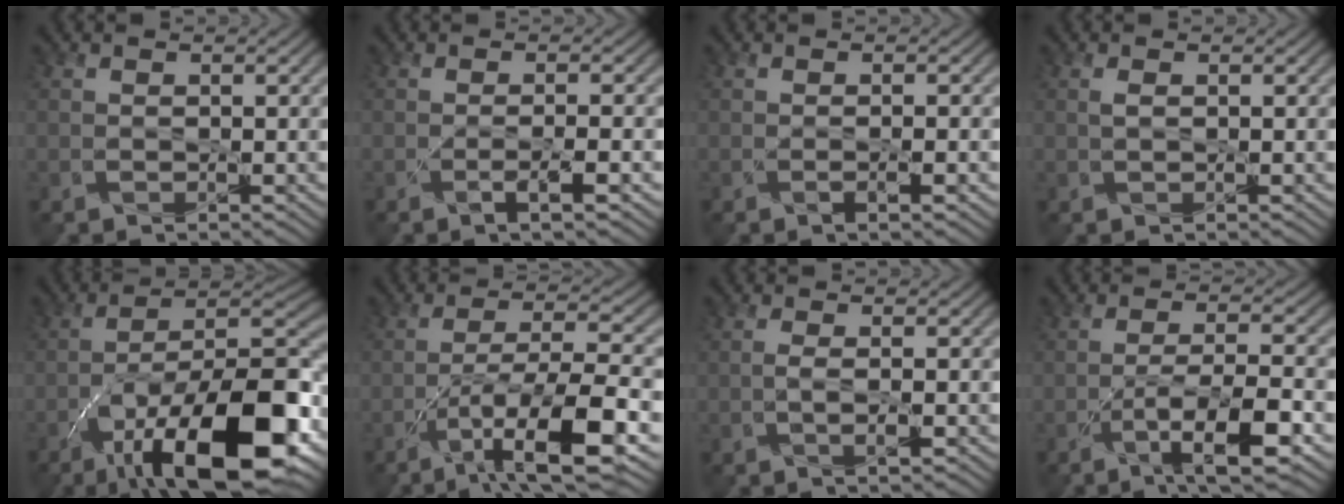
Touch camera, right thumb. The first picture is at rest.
{"total": 2.3, "force": [-0.8, 0.2, 2.1], "torque": [-0.036, 0.007, -0.024]}
{"total": 1.3, "force": [-0.3, 0.1, 1.3], "torque": [-0.022, 0.003, -0.009]}
{"total": 0.7, "force": [0.3, 0.2, 0.6], "torque": [-0.017, 0.002, 0.005]}
{"total": 19.0, "force": [-9.5, 7.6, 14.6], "torque": [-0.228, -0.014, -0.163]}
{"total": 11.2, "force": [-5.5, 2.7, 9.3], "torque": [-0.170, -0.002, -0.099]}
{"total": 1.7, "force": [0.0, 0.3, 1.7], "torque": [-0.033, 0.002, -0.004]}
{"total": 8.2, "force": [-4.3, 1.6, 6.8], "torque": [-0.118, 0.005, -0.077]}